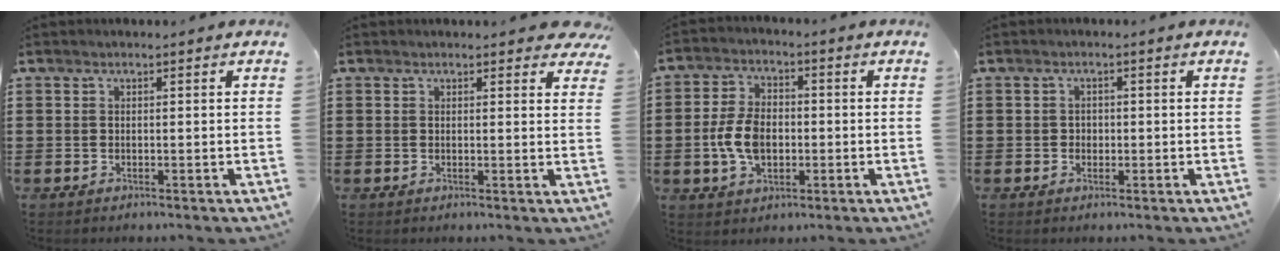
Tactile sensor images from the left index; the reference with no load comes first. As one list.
[{"total": 1.7, "force": [1.5, 0.5, 0.5], "torque": [-0.007, 0.002, 0.029]}, {"total": 7.1, "force": [-1.1, 4.5, 5.5], "torque": [-0.133, 0.002, -0.027]}, {"total": 1.1, "force": [0.0, 1.0, 0.4], "torque": [-0.012, 0.006, -0.002]}]